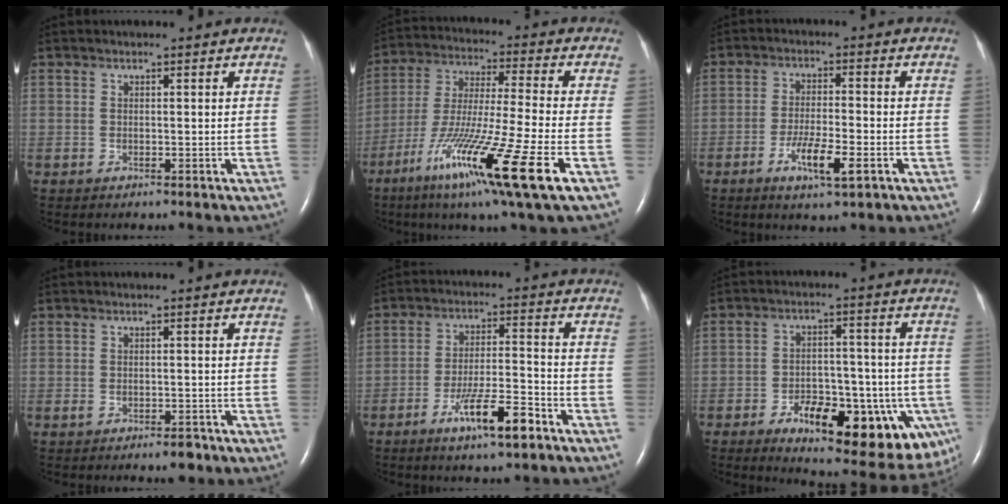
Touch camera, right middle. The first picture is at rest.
{"total": 19.0, "force": [-8.9, -0.4, 16.7], "torque": [-0.318, -0.053, -0.163]}
{"total": 6.3, "force": [-2.9, 0.9, 5.5], "torque": [-0.107, -0.008, -0.048]}
{"total": 2.2, "force": [-1.5, 0.3, 1.5], "torque": [-0.027, -0.002, -0.022]}
{"total": 8.8, "force": [-5.3, 1.0, 7.0], "torque": [-0.127, -0.006, -0.089]}
{"total": 19.2, "force": [-8.8, 7.7, 15.2], "torque": [-0.146, 0.010, -0.108]}